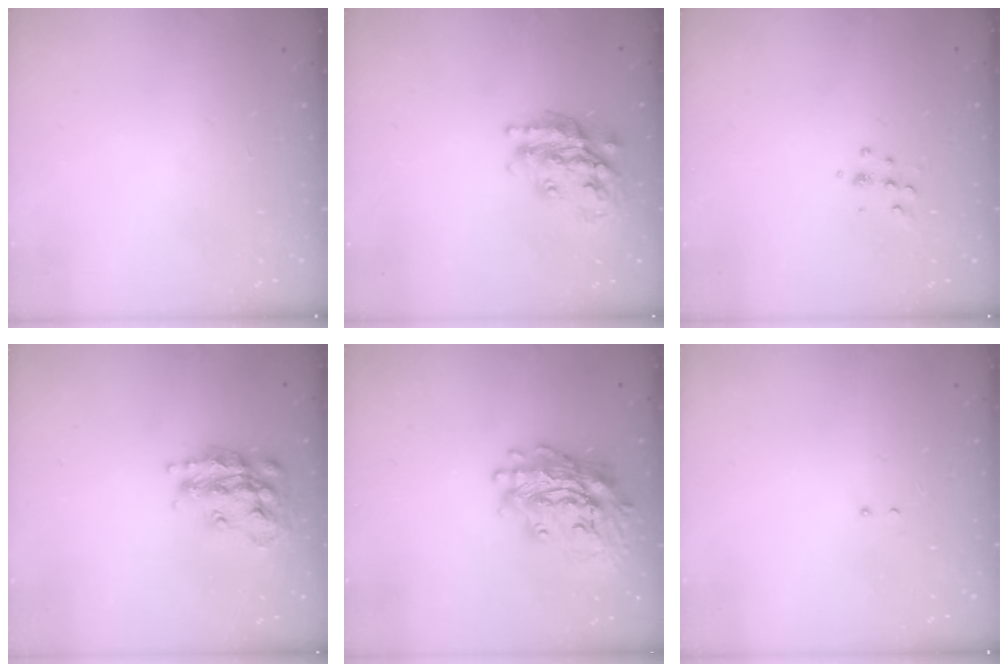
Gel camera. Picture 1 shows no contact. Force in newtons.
{"total": 20.4, "press": 20.3, "slide": 1.7}
{"total": 5.4, "press": 5.4, "slide": 0.6}
{"total": 17.0, "press": 16.9, "slide": 1.2}
{"total": 19.4, "press": 19.2, "slide": 3.0}
{"total": 2.1, "press": 2.0, "slide": 0.6}